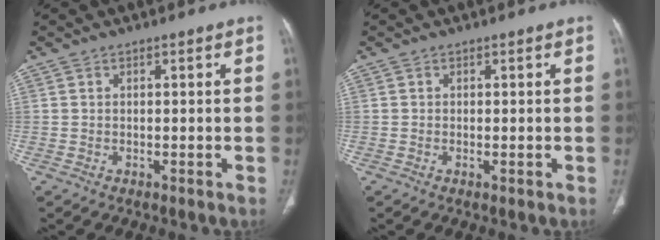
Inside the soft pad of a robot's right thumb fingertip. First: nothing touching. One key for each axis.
{"total": 0.7, "fx": -0.2, "fy": 0.3, "fz": 0.6, "tx": -0.013, "ty": -0.003, "tz": -0.002}